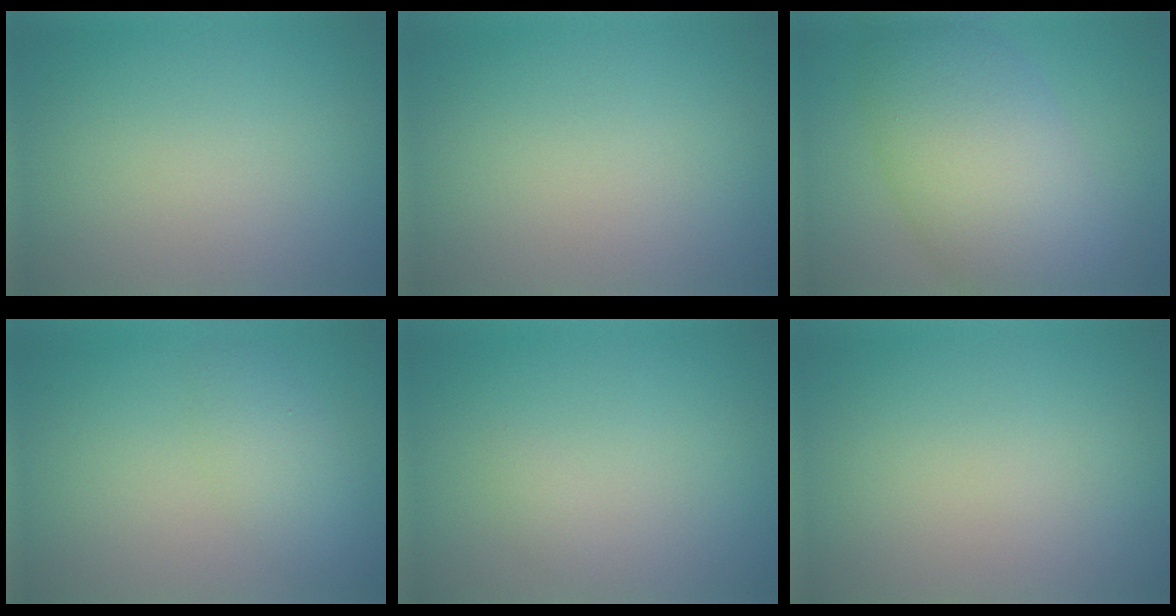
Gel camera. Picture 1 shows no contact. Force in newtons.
{"total": 0.0}
{"total": 9.1, "press": 9.1, "slide": 0.5}
{"total": 2.5, "press": 2.5, "slide": 0.1}
{"total": 0.6, "press": 0.6, "slide": 0.0}
{"total": 0.0}